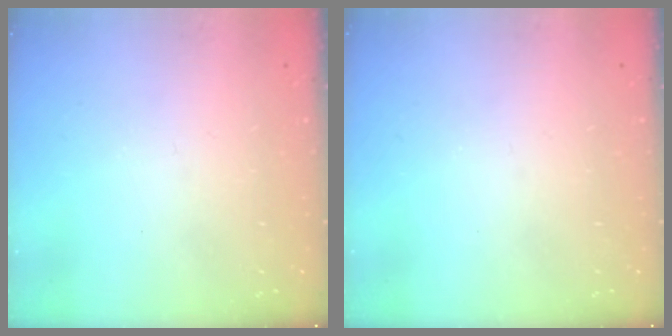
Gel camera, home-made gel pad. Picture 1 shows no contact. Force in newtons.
{"total": 0.0}